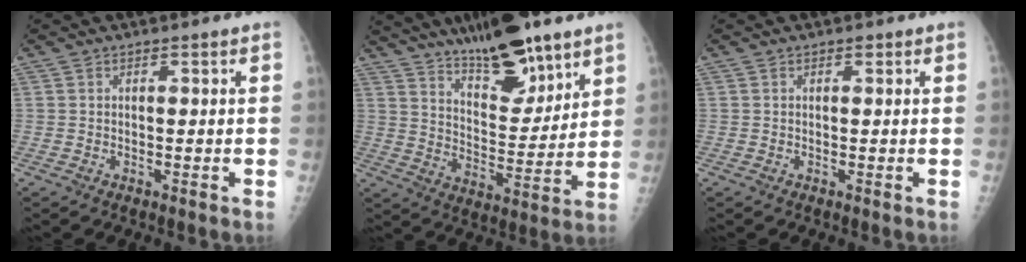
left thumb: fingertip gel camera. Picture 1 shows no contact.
{"total": 16.5, "force": [12.0, 4.9, 10.2], "torque": [-0.130, -0.073, 0.204]}
{"total": 0.6, "force": [0.4, 0.2, 0.4], "torque": [-0.004, -0.001, 0.004]}